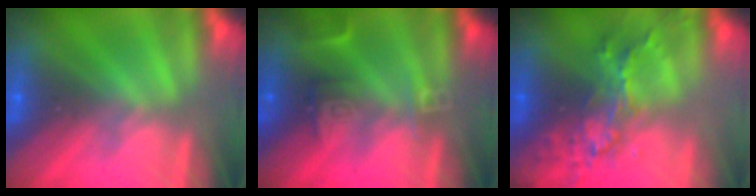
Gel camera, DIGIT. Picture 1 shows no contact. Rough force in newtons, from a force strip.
{"total": 2.4}
{"total": 6.4}